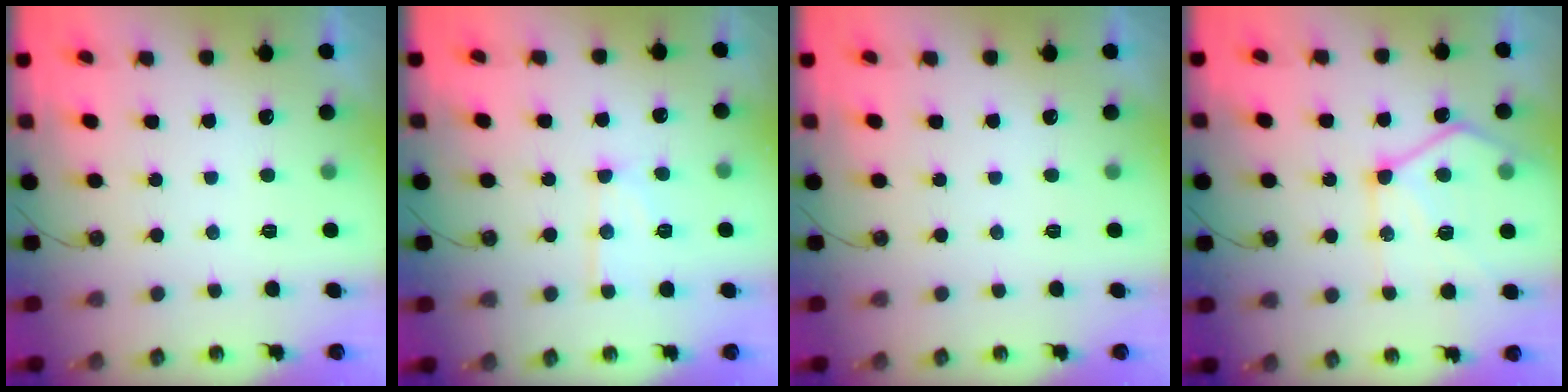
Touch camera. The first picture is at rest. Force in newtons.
{"total": 10.7, "press": 10.6, "slide": 0.9}
{"total": 0.0}
{"total": 15.6, "press": 15.6, "slide": 1.6}